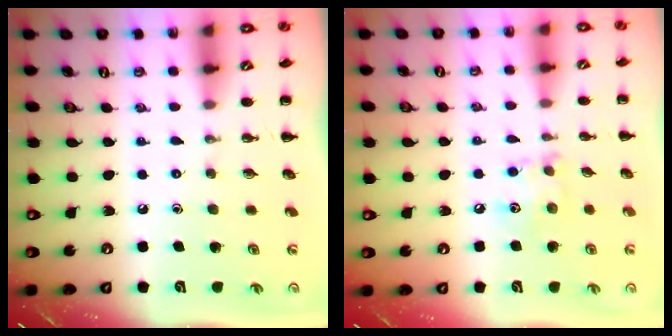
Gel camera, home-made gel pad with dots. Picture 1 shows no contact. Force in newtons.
{"total": 5.9, "press": 5.9, "slide": 0.3}